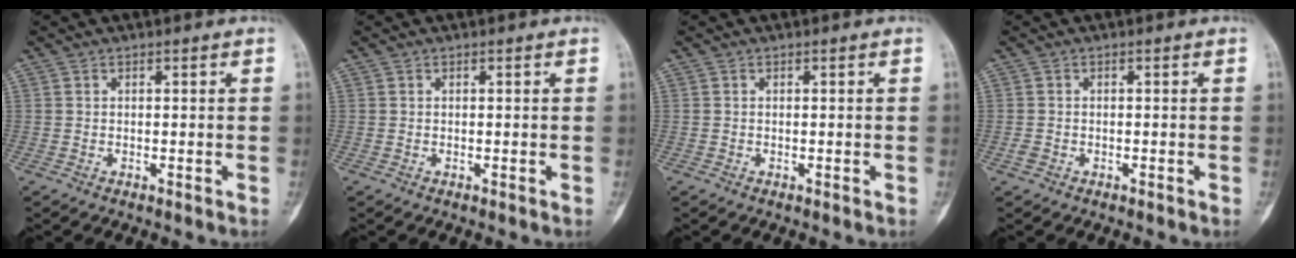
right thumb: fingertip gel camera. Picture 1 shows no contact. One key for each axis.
{"total": 0.0}
{"total": 0.0}
{"total": 1.1, "fx": -0.5, "fy": 0.8, "fz": 0.5, "tx": -0.012, "ty": 0.004, "tz": -0.012}